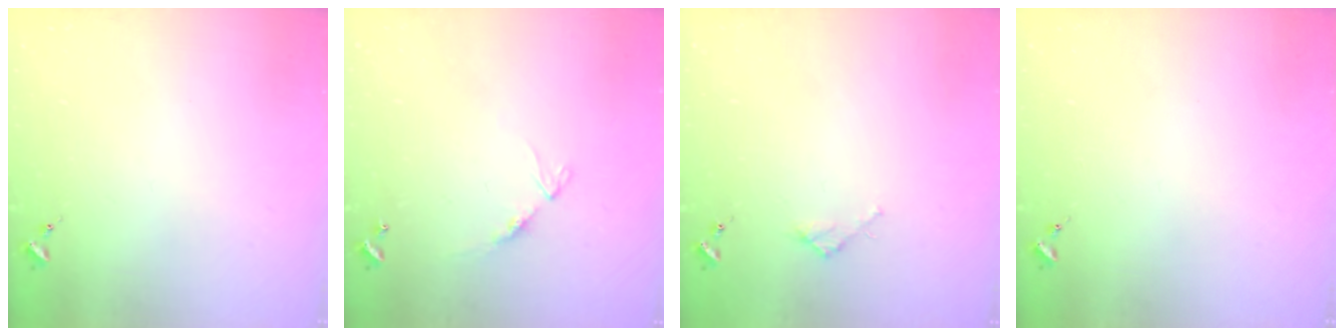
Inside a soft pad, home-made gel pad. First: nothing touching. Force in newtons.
{"total": 8.4, "press": 8.4, "slide": 0.6}
{"total": 2.7, "press": 2.7, "slide": 0.3}
{"total": 0.0}